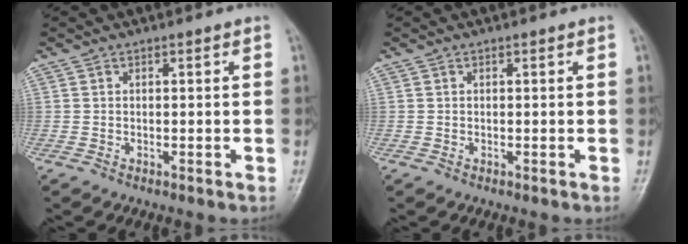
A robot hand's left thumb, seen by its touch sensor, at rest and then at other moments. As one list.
[{"total": 0.0}]